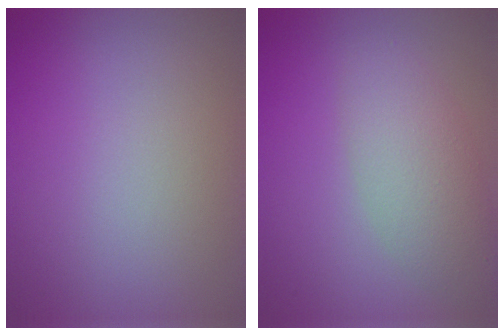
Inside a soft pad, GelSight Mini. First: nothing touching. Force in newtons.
{"total": 4.0, "press": 3.9, "slide": 0.2}